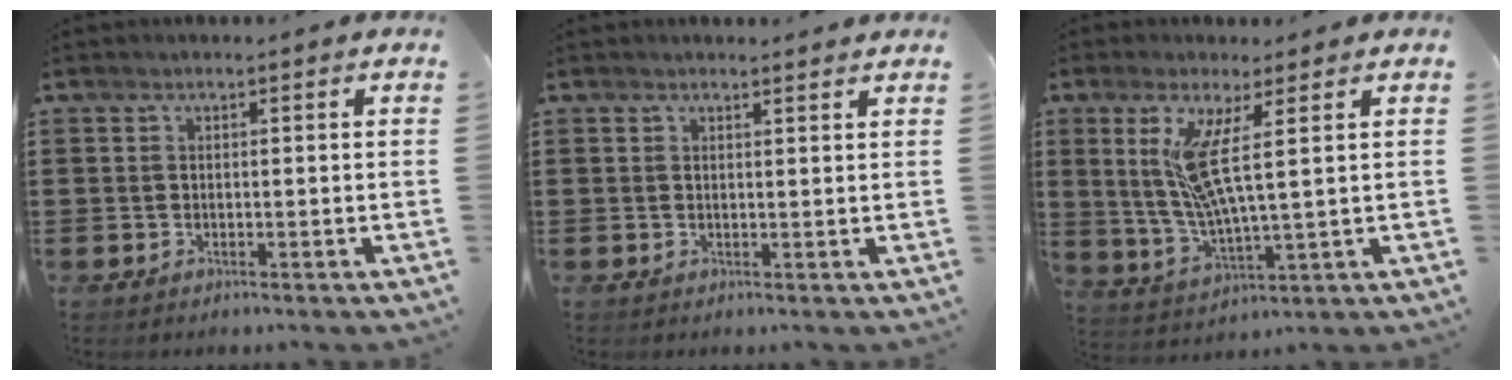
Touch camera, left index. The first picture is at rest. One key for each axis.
{"total": 1.2, "fx": 1.2, "fy": 0.0, "fz": 0.1, "tx": -0.004, "ty": -0.001, "tz": 0.024}
{"total": 9.6, "fx": 3.5, "fy": 1.2, "fz": 8.9, "tx": -0.193, "ty": -0.009, "tz": 0.058}